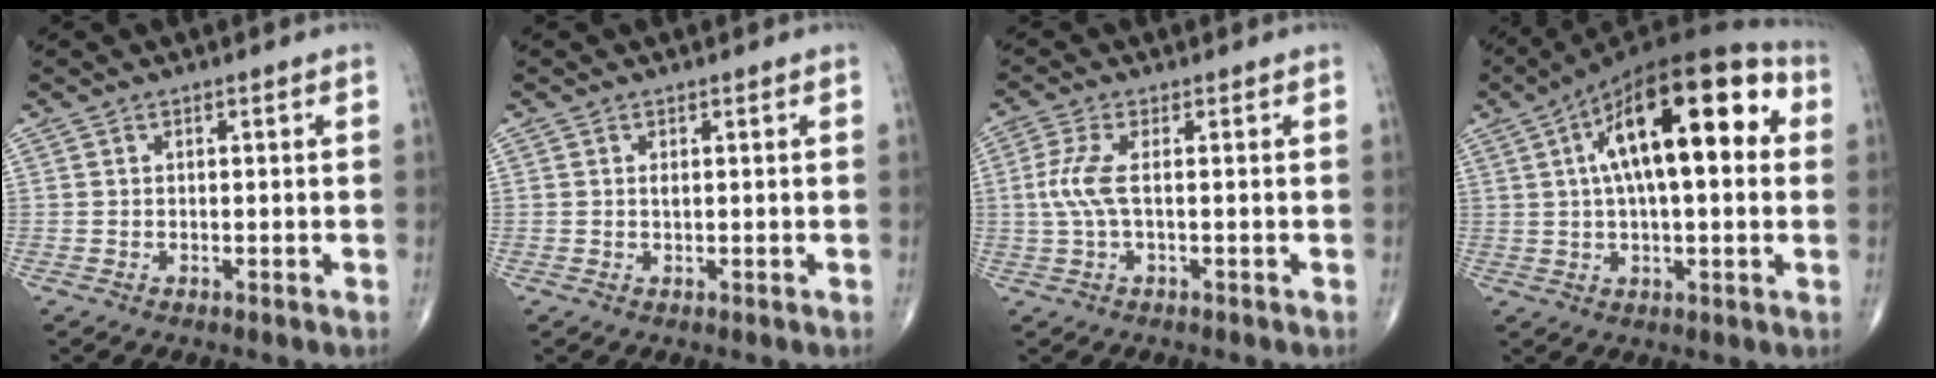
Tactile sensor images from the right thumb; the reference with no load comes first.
{"total": 0.5, "force": [0.2, 0.2, 0.5], "torque": [-0.010, -0.001, 0.003]}
{"total": 4.7, "force": [0.1, 1.2, 4.5], "torque": [-0.131, 0.004, -0.003]}
{"total": 22.0, "force": [5.0, 8.7, 19.6], "torque": [-0.303, 0.032, 0.066]}